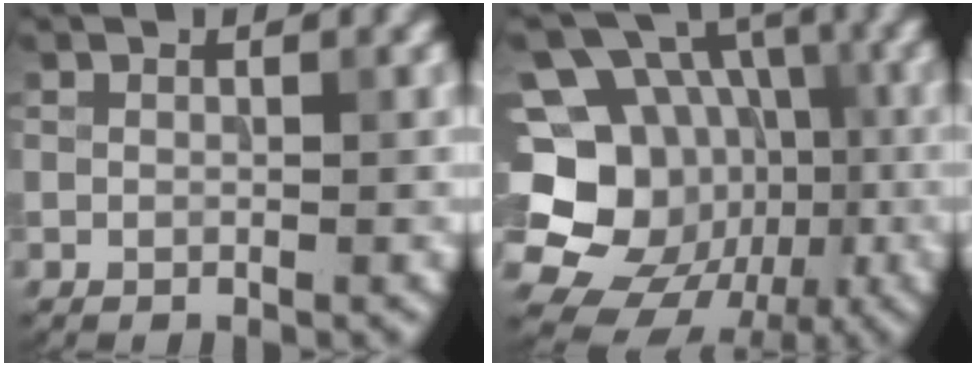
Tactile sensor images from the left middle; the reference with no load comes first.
{"total": 17.3, "force": [-3.2, 15.0, 8.0], "torque": [-0.159, 0.011, -0.050]}